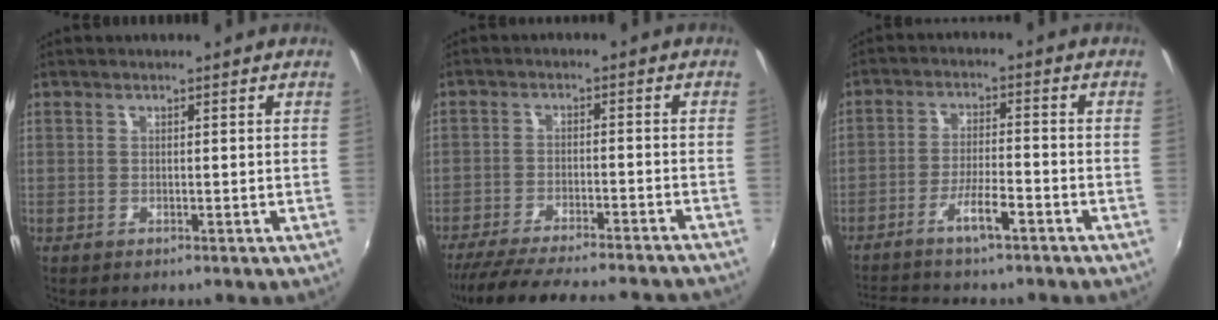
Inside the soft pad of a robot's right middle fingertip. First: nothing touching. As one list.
[{"total": 22.8, "force": [-20.2, 3.6, 9.9], "torque": [-0.186, -0.025, -0.285]}, {"total": 7.9, "force": [-6.2, 1.3, 4.9], "torque": [-0.106, 0.003, -0.105]}]